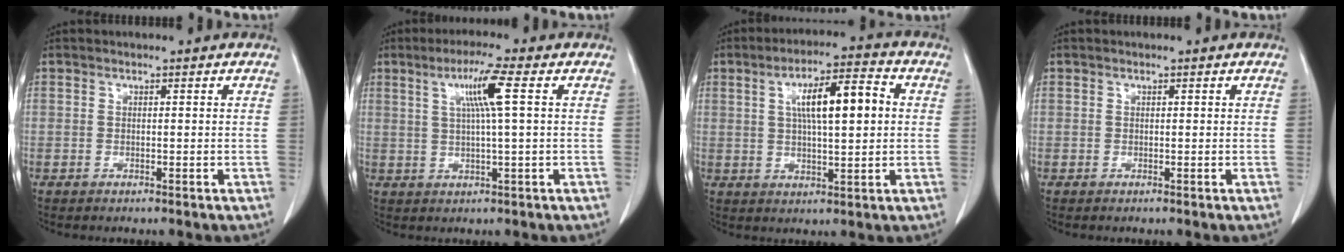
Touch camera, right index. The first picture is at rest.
{"total": 6.6, "force": [2.0, -0.7, 6.2], "torque": [-0.111, 0.005, 0.037]}
{"total": 10.3, "force": [2.1, 2.3, 9.8], "torque": [-0.165, 0.020, 0.032]}
{"total": 0.0}